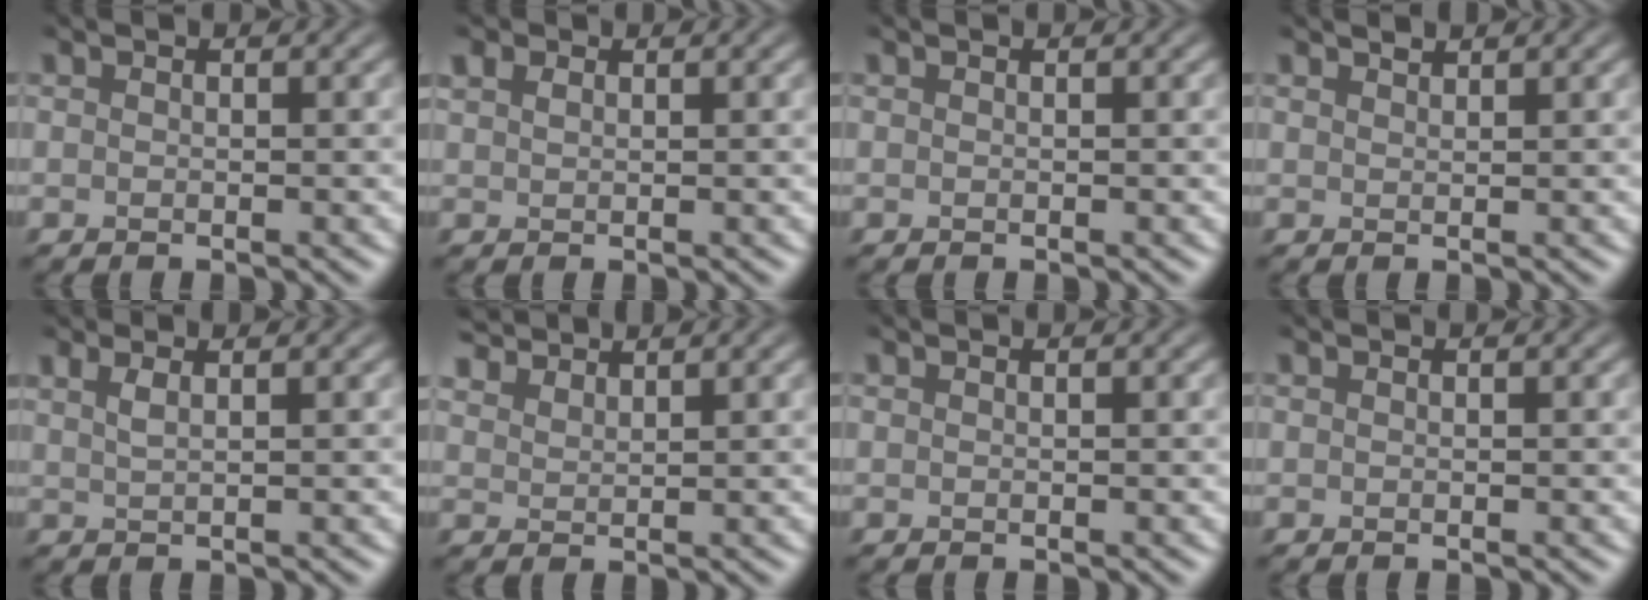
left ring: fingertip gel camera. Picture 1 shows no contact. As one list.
[{"total": 1.1, "force": [0.7, 0.6, 0.5], "torque": [-0.012, 0.003, 0.015]}, {"total": 0.0}, {"total": 0.8, "force": [0.8, 0.0, 0.1], "torque": [-0.001, -0.001, 0.016]}, {"total": 1.9, "force": [1.0, 0.8, 1.4], "torque": [-0.017, 0.004, 0.011]}, {"total": 2.9, "force": [2.8, 0.6, 0.5], "torque": [-0.012, 0.006, 0.059]}, {"total": 0.0}, {"total": 0.0}]